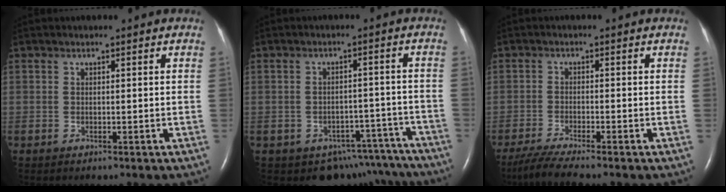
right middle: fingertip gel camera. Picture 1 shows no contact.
{"total": 11.4, "force": [-9.6, 6.0, 0.9], "torque": [0.005, 0.035, -0.102]}
{"total": 5.5, "force": [-4.6, -0.5, 3.0], "torque": [-0.059, -0.021, -0.084]}